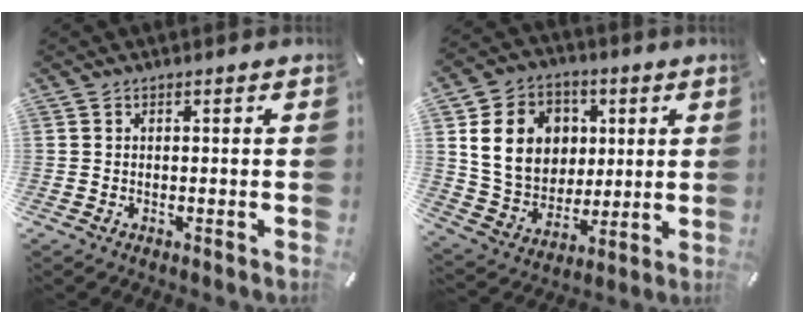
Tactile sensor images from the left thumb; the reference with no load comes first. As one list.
[{"total": 15.8, "force": [3.6, 13.6, 7.0], "torque": [-0.131, 0.004, 0.075]}]